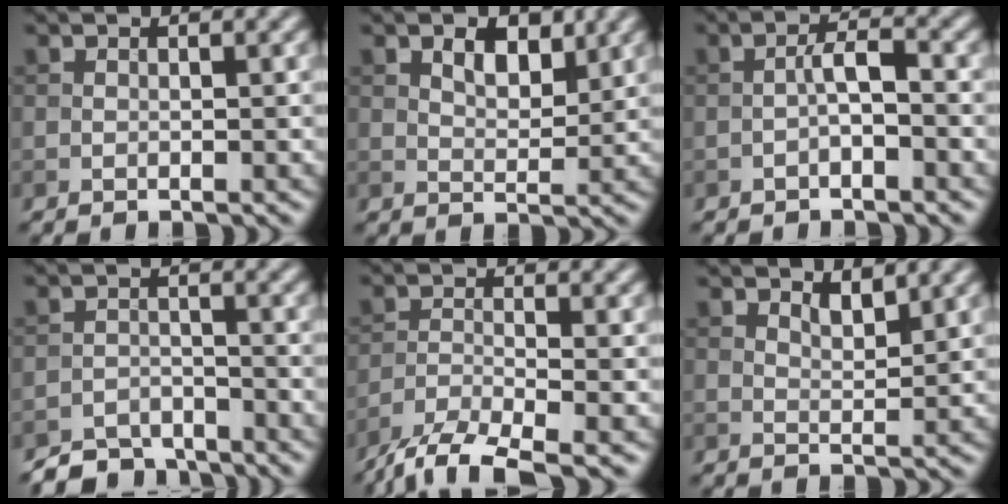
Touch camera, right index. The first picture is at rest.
{"total": 2.8, "force": [1.6, 1.5, 1.8], "torque": [-0.035, 0.001, 0.024]}
{"total": 2.0, "force": [-0.8, 0.4, 1.8], "torque": [-0.034, 0.011, -0.019]}
{"total": 3.9, "force": [-3.6, 1.3, 0.5], "torque": [0.000, 0.001, -0.071]}
{"total": 5.5, "force": [-4.4, 1.1, 3.2], "torque": [-0.061, -0.011, -0.089]}
{"total": 1.8, "force": [1.5, 0.5, 1.0], "torque": [-0.020, -0.003, 0.028]}